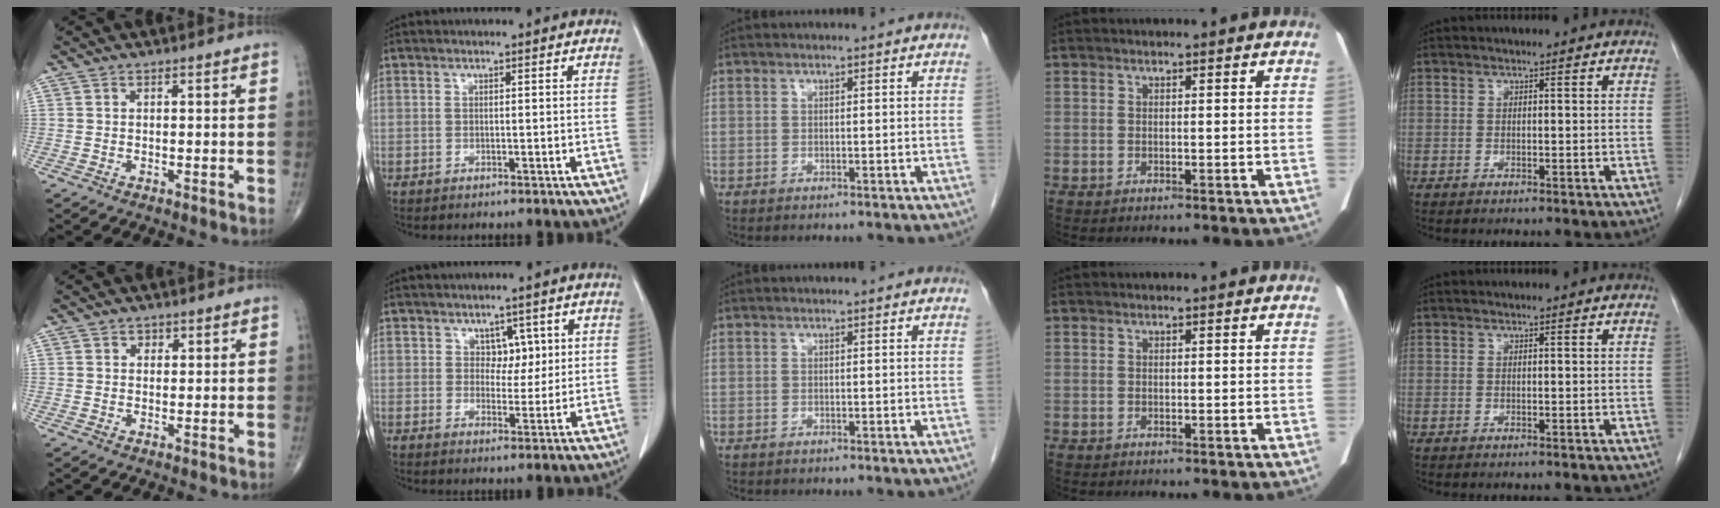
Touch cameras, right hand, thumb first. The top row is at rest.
{"thumb": {"total": 1.3, "force": [0.7, 1.1, 0.4], "torque": [0.008, -0.003, 0.006]}, "index": {"total": 3.7, "force": [1.2, 2.5, 2.3], "torque": [-0.023, 0.004, 0.020]}}